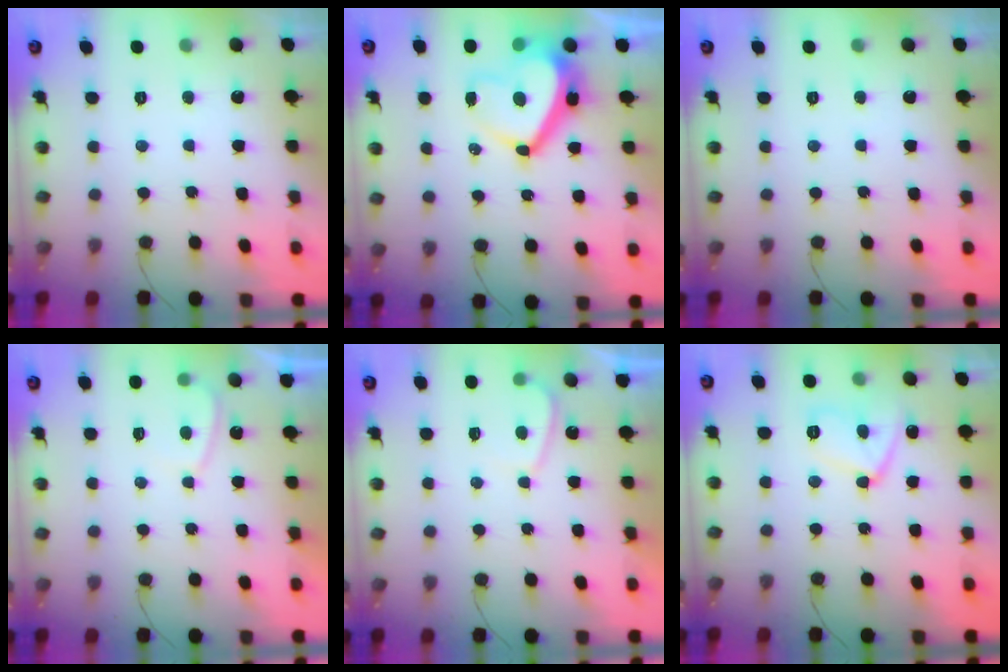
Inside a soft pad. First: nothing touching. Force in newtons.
{"total": 13.4, "press": 13.3, "slide": 1.6}
{"total": 0.0}
{"total": 2.0, "press": 2.0, "slide": 0.6}
{"total": 1.2, "press": 1.1, "slide": 0.6}
{"total": 10.2, "press": 10.0, "slide": 2.0}